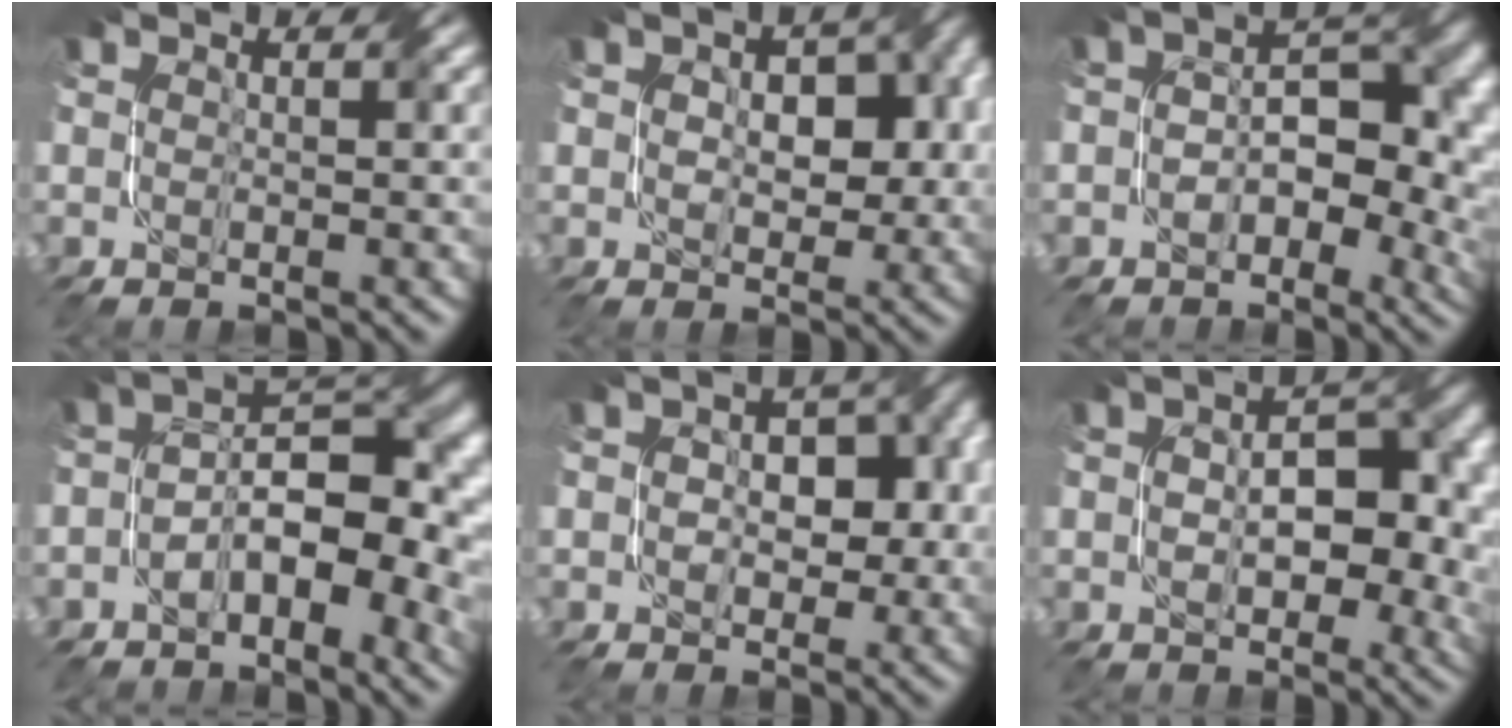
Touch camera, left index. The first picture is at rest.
{"total": 5.9, "force": [0.6, 3.7, 4.5], "torque": [-0.064, 0.000, 0.015]}
{"total": 8.4, "force": [-1.1, 4.8, 6.8], "torque": [-0.075, 0.010, -0.025]}
{"total": 8.9, "force": [-2.0, 4.3, 7.5], "torque": [-0.103, 0.013, -0.040]}
{"total": 6.0, "force": [-0.5, 3.9, 4.5], "torque": [-0.041, 0.015, -0.001]}
{"total": 7.6, "force": [0.3, 4.4, 6.2], "torque": [-0.089, 0.002, 0.007]}